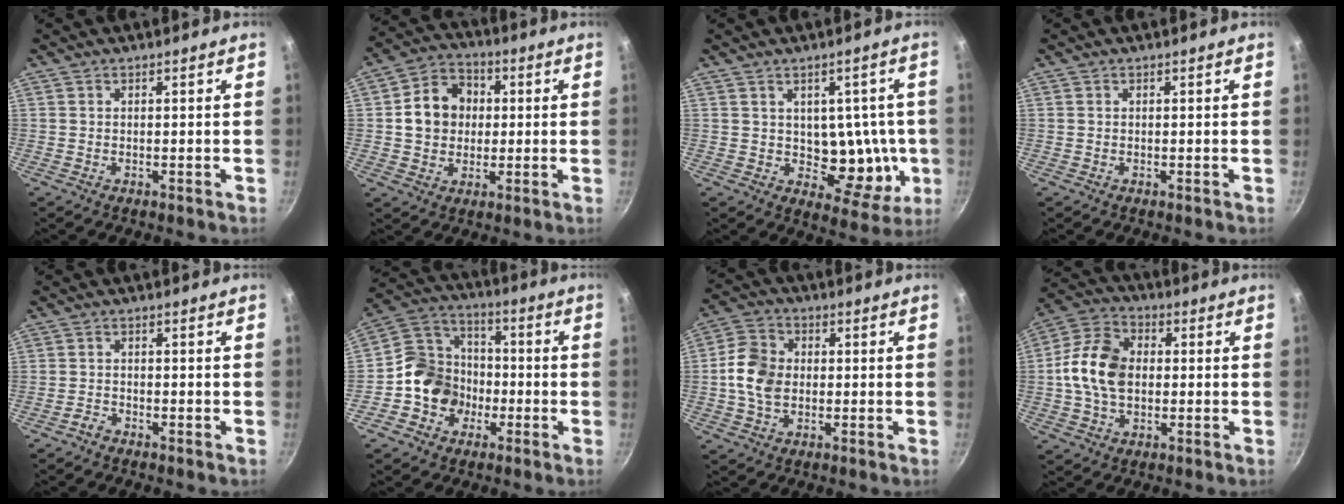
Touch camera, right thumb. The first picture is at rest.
{"total": 11.0, "force": [1.0, 9.3, 5.8], "torque": [-0.069, 0.018, 0.008]}
{"total": 13.0, "force": [-1.2, 8.9, 9.3], "torque": [-0.058, 0.001, -0.006]}
{"total": 0.0}
{"total": 1.5, "force": [-1.4, 0.5, 0.4], "torque": [-0.012, 0.015, -0.028]}
{"total": 11.9, "force": [-3.5, 10.5, 4.4], "torque": [-0.038, 0.044, -0.078]}
{"total": 9.3, "force": [-0.4, 7.0, 6.1], "torque": [-0.101, 0.014, -0.018]}
{"total": 13.0, "force": [0.1, 9.2, 9.2], "torque": [-0.154, 0.022, -0.016]}